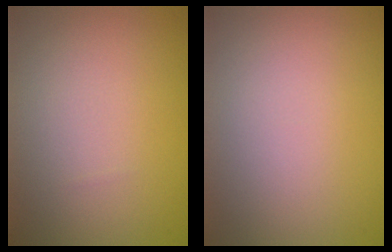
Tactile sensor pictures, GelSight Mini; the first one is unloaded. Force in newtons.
{"total": 0.0}